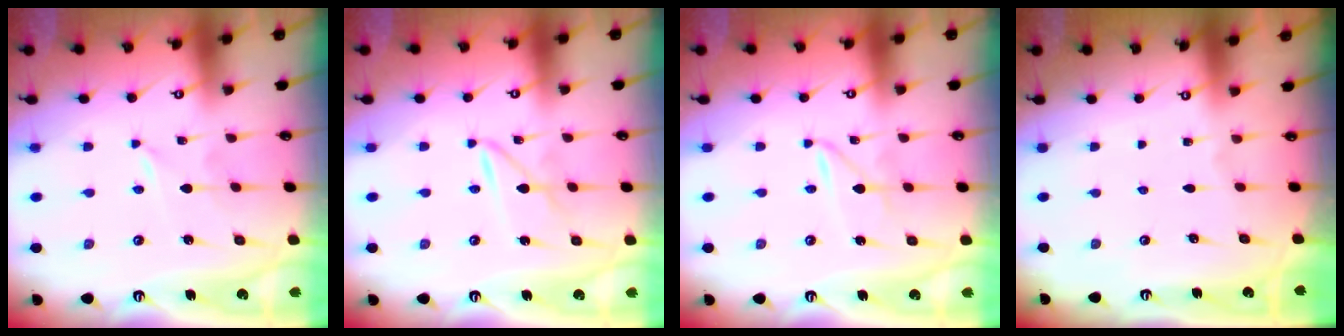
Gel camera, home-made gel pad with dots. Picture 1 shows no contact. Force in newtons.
{"total": 2.5, "press": 2.5, "slide": 0.3}
{"total": 1.6, "press": 1.6, "slide": 0.3}
{"total": 0.0}